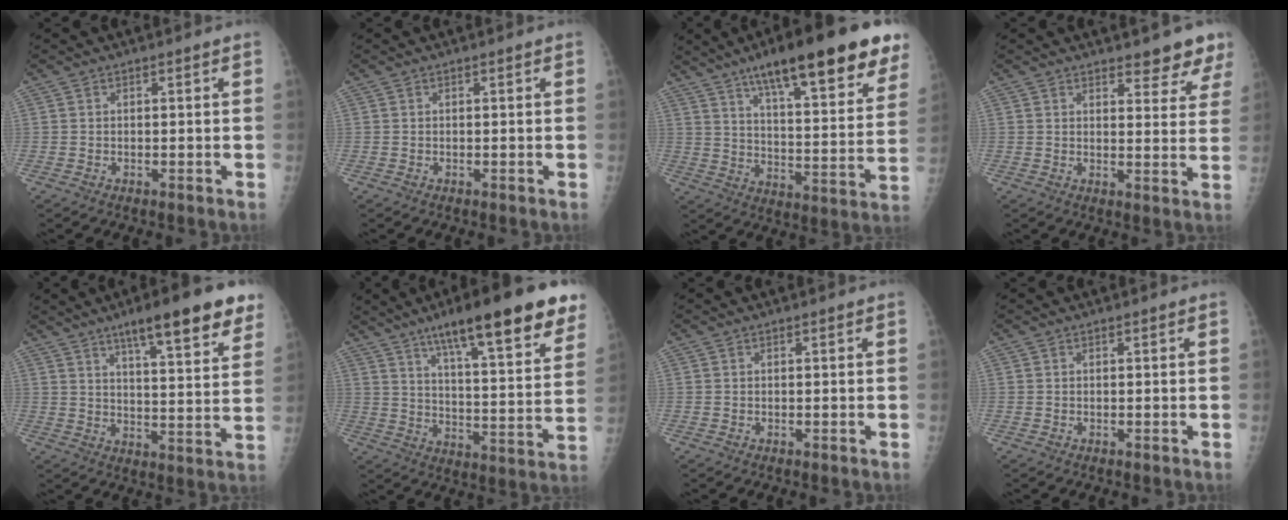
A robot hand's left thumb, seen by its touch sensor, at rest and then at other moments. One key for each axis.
{"total": 0.0}
{"total": 25.8, "fx": 16.4, "fy": 6.2, "fz": 18.9, "tx": -0.240, "ty": -0.042, "tz": 0.241}
{"total": 6.9, "fx": 5.8, "fy": 2.3, "fz": 2.9, "tx": -0.004, "ty": -0.035, "tz": 0.059}
{"total": 16.7, "fx": 10.7, "fy": 3.4, "fz": 12.4, "tx": -0.144, "ty": -0.044, "tz": 0.155}
{"total": 23.9, "fx": 15.2, "fy": 5.0, "fz": 17.7, "tx": -0.231, "ty": -0.045, "tz": 0.225}
{"total": 0.0}
{"total": 0.0}